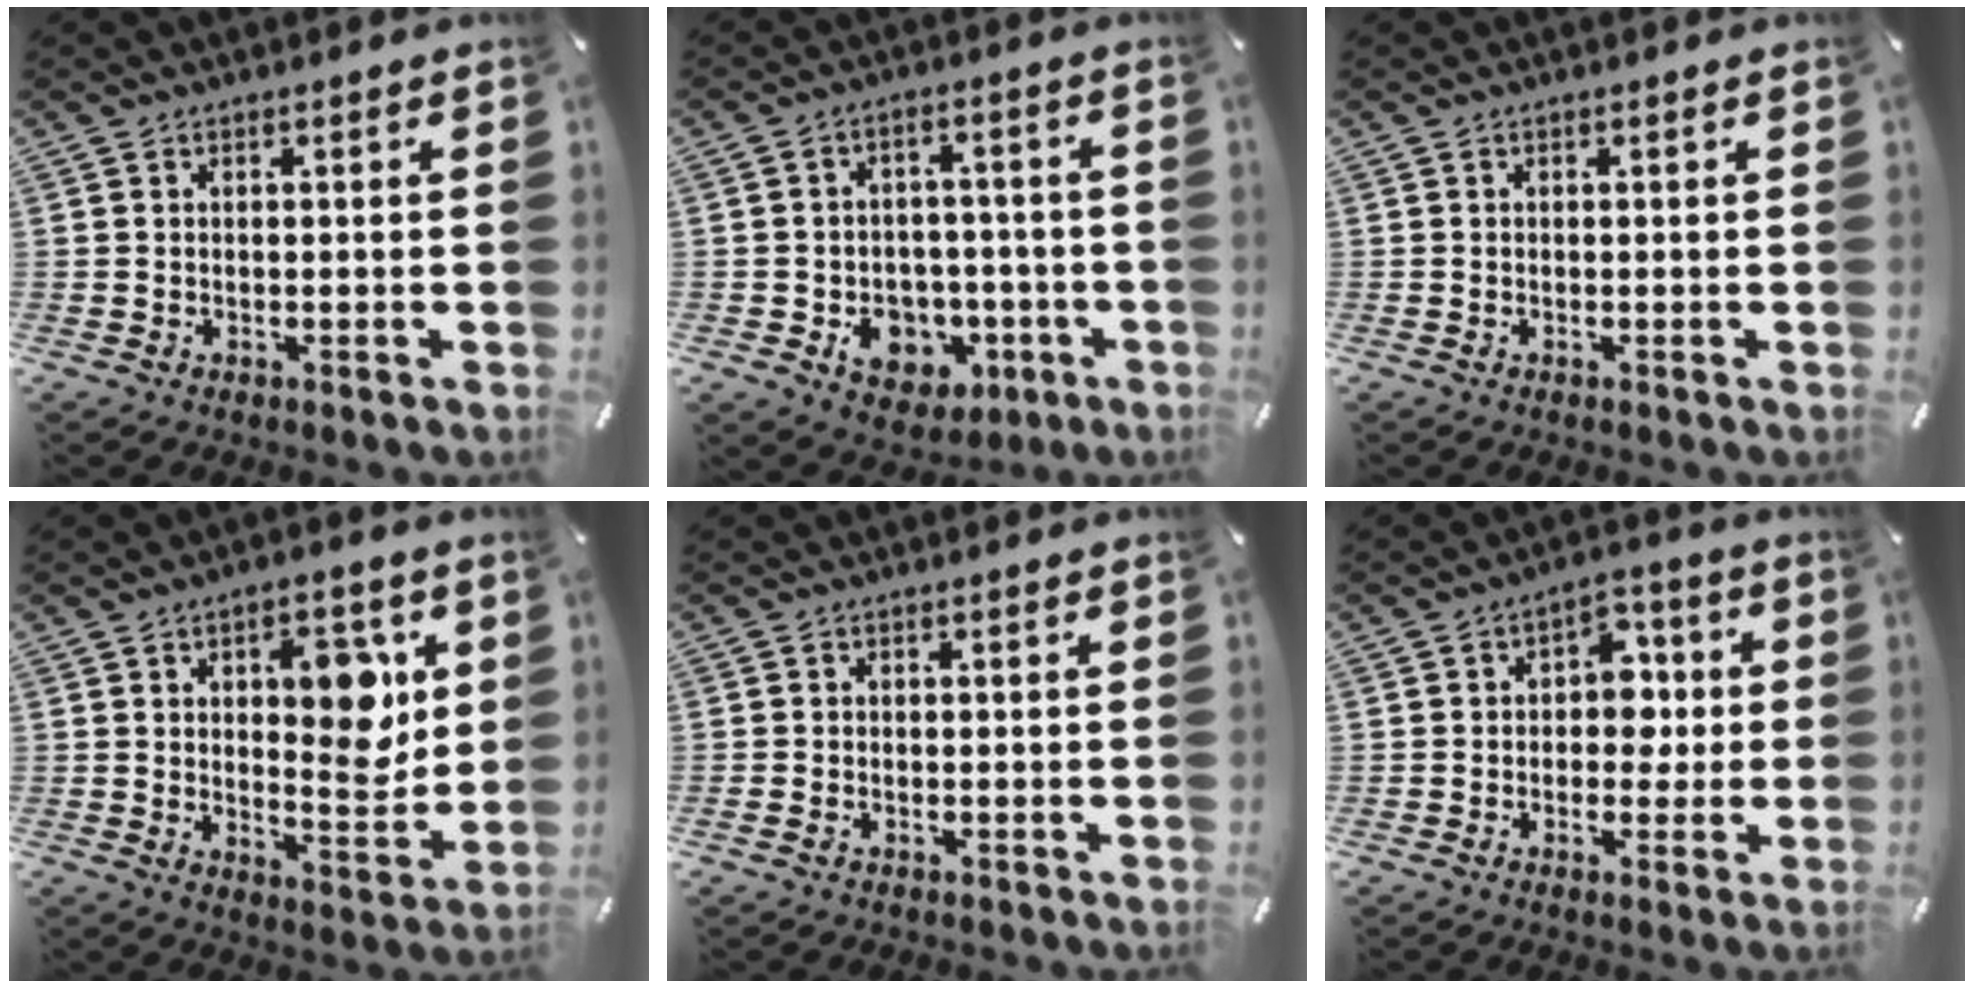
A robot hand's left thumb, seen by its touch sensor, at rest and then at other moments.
{"total": 9.3, "force": [-2.4, 8.1, 3.8], "torque": [-0.036, 0.015, -0.030]}
{"total": 0.0}
{"total": 12.1, "force": [3.9, 6.4, 9.4], "torque": [-0.114, -0.015, 0.062]}
{"total": 0.7, "force": [-0.4, 0.4, 0.4], "torque": [-0.006, 0.000, -0.009]}
{"total": 7.7, "force": [-0.2, 6.0, 4.8], "torque": [-0.056, 0.009, -0.008]}